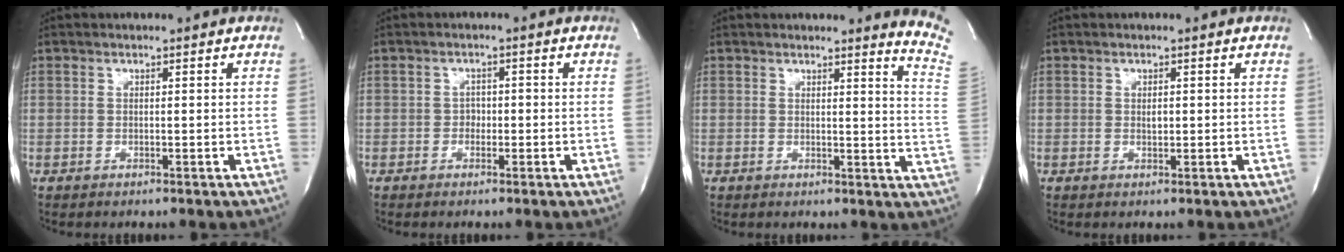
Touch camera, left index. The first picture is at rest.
{"total": 1.4, "force": [-0.5, 1.1, 0.7], "torque": [-0.006, 0.005, -0.009]}
{"total": 7.7, "force": [7.4, -1.5, 1.2], "torque": [-0.015, -0.103, 0.055]}
{"total": 0.8, "force": [0.1, 0.5, 0.7], "torque": [-0.012, -0.002, 0.004]}